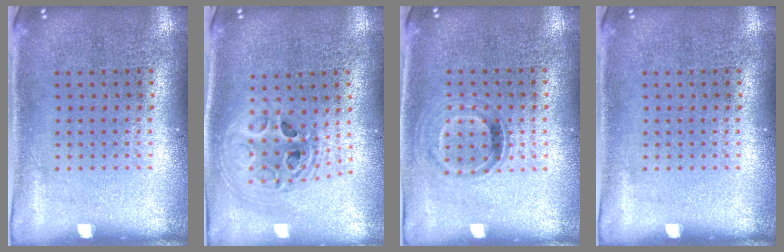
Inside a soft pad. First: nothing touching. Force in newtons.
{"total": 2.1, "press": 1.7, "slide": 1.2}
{"total": 1.0, "press": 0.8, "slide": 0.6}
{"total": 0.0}